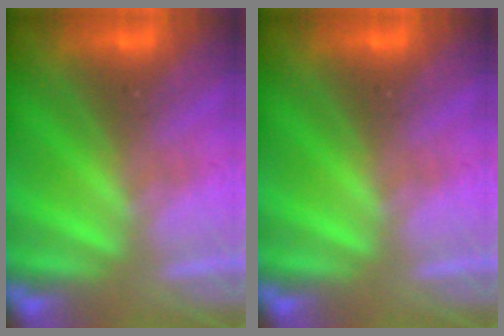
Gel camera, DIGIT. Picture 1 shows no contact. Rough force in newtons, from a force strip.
{"total": 0.0}